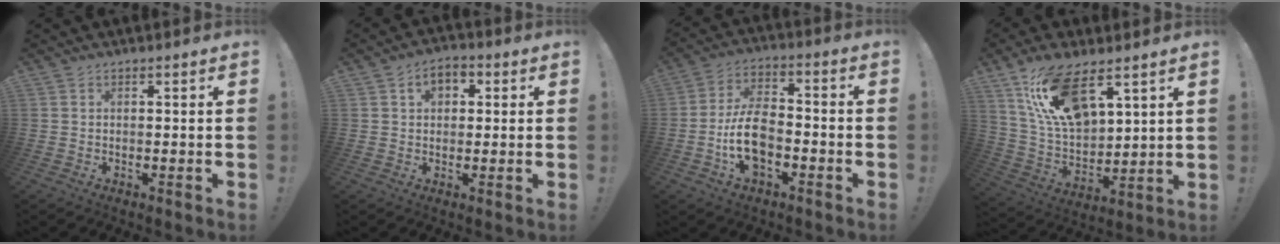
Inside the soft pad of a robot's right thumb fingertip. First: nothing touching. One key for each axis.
{"total": 5.3, "fx": 1.5, "fy": 3.9, "fz": 3.3, "tx": -0.044, "ty": 0.004, "tz": 0.024}
{"total": 12.6, "fx": -4.5, "fy": 7.8, "fz": 8.9, "tx": -0.180, "ty": 0.025, "tz": -0.081}
{"total": 17.3, "fx": 10.5, "fy": 7.7, "fz": 11.3, "tx": -0.222, "ty": -0.049, "tz": 0.193}